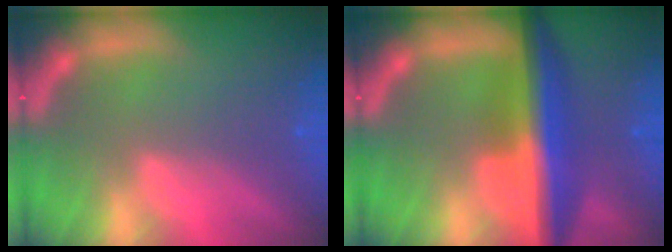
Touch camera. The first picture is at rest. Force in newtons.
{"total": 9.0}